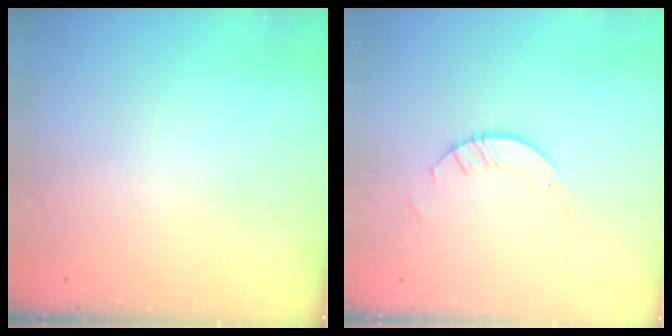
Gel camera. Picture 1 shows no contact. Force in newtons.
{"total": 2.6, "press": 2.6, "slide": 0.2}